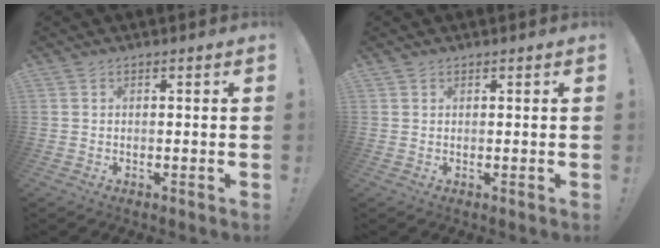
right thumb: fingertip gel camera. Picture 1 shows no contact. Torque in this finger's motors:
{"motor_torque": [-0.11, -0.03, -0.20, 0.03, 0.10]}